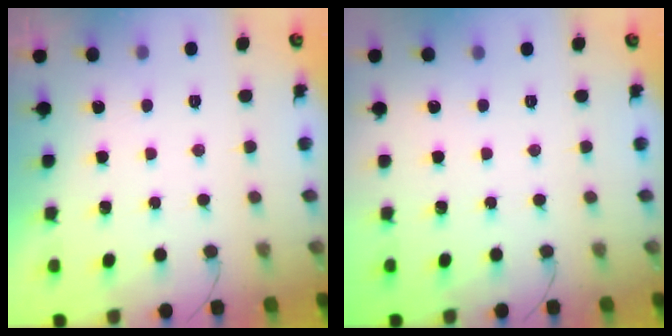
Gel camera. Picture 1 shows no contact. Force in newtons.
{"total": 0.0}